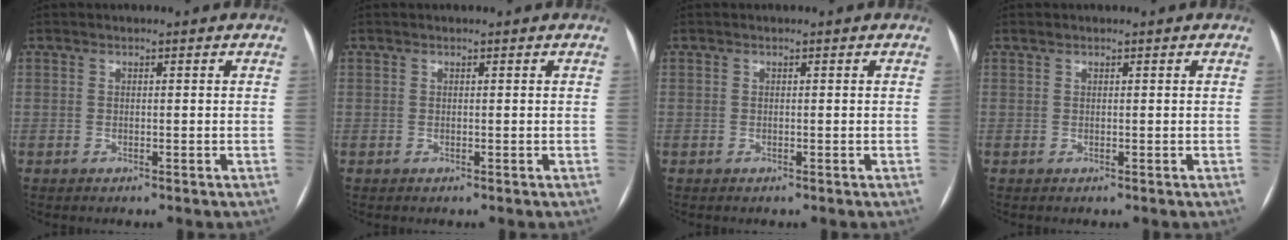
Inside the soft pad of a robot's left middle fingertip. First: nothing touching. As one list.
[{"total": 0.0}, {"total": 0.0}, {"total": 0.0}]